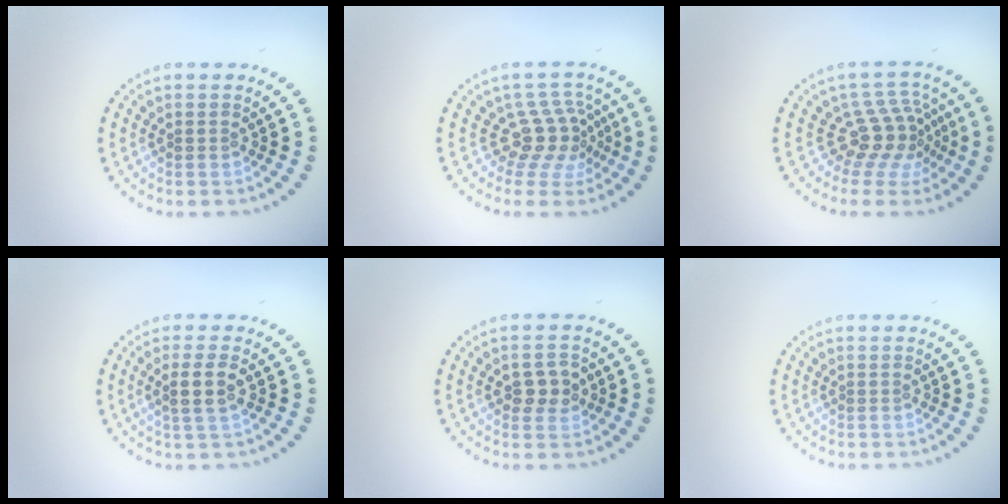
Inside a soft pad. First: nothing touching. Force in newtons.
{"total": 3.6, "press": 2.6, "slide": 2.5}
{"total": 3.7, "press": 2.6, "slide": 2.7}
{"total": 2.6, "press": 2.3, "slide": 1.2}
{"total": 2.7, "press": 2.6, "slide": 0.3}
{"total": 0.0}